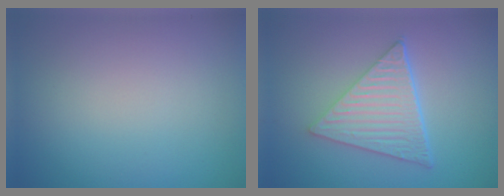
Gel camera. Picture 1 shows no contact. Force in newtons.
{"total": 6.3, "press": 4.4, "slide": 4.4}